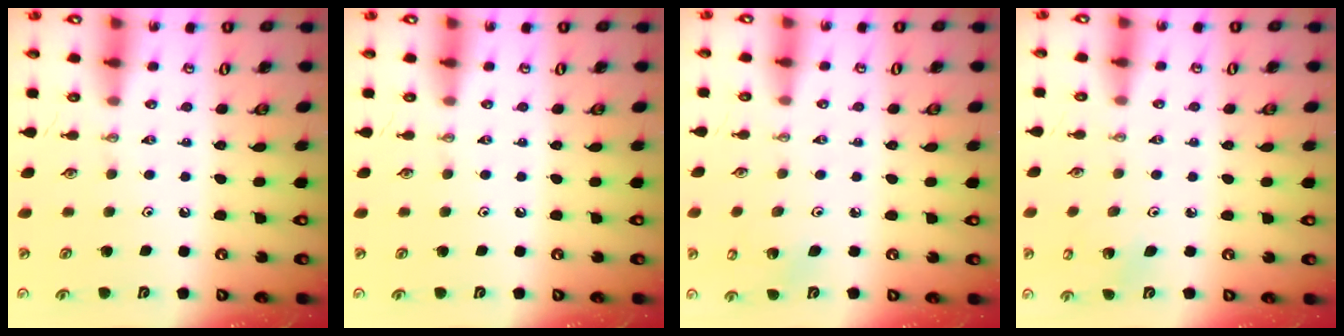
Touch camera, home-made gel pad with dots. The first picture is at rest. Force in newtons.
{"total": 0.0}
{"total": 3.0, "press": 2.6, "slide": 1.5}
{"total": 3.7, "press": 3.7, "slide": 0.3}